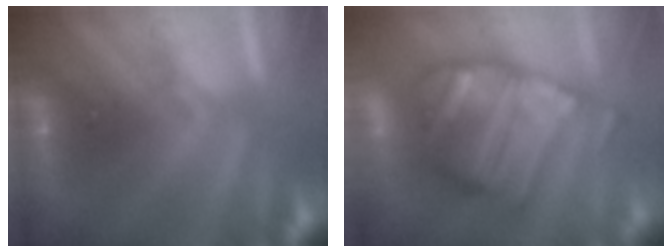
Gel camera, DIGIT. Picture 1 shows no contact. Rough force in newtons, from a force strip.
{"total": 8.1}